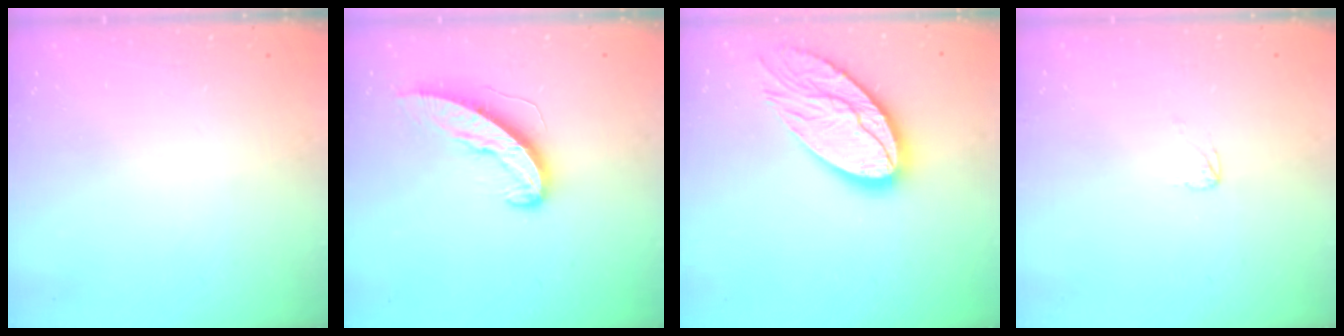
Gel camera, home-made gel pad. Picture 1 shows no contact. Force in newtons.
{"total": 11.5, "press": 11.4, "slide": 0.9}
{"total": 19.2, "press": 19.1, "slide": 1.8}
{"total": 2.6, "press": 2.6, "slide": 0.2}